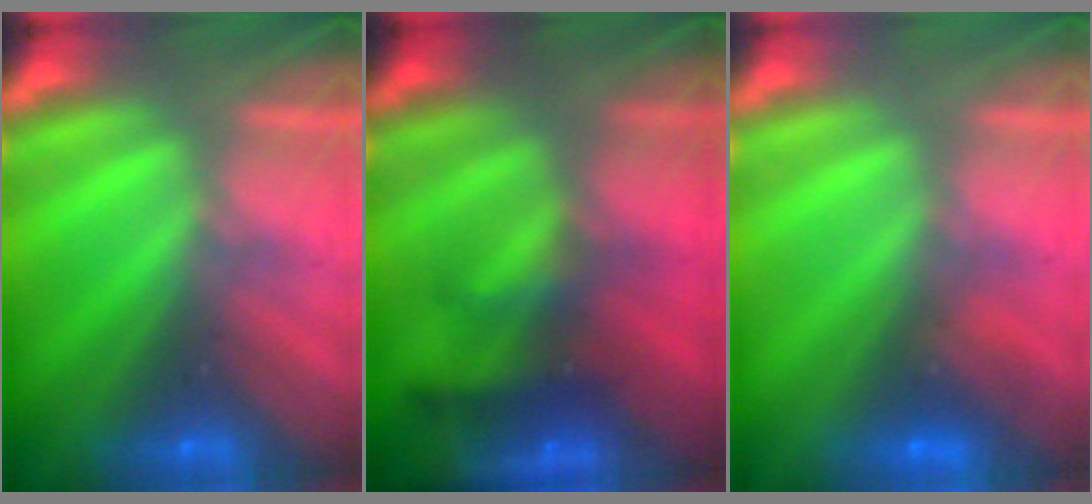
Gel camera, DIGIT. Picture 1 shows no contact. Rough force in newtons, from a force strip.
{"total": 9.5}
{"total": 1.2}